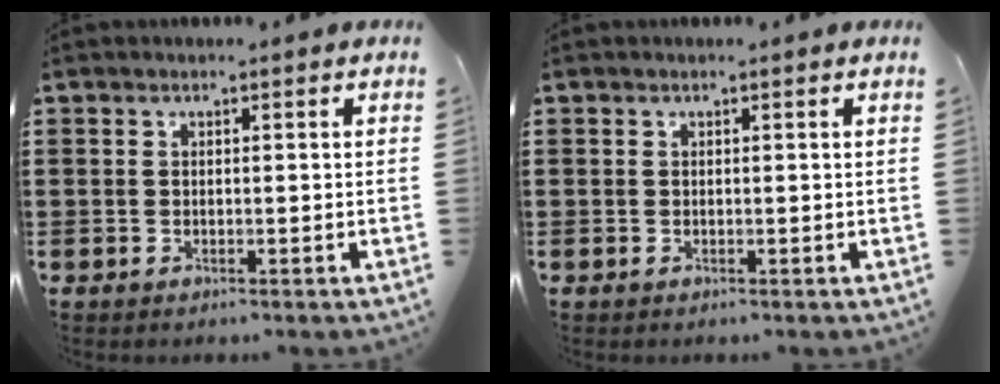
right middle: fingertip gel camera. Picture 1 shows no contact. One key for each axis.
{"total": 0.0}